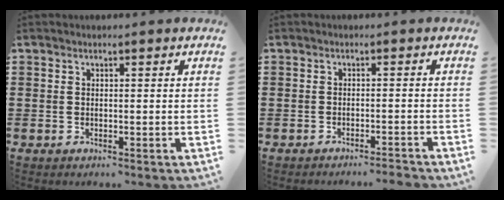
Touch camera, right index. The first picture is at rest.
{"total": 1.8, "force": [-1.7, -0.3, 0.5], "torque": [-0.010, 0.002, -0.035]}